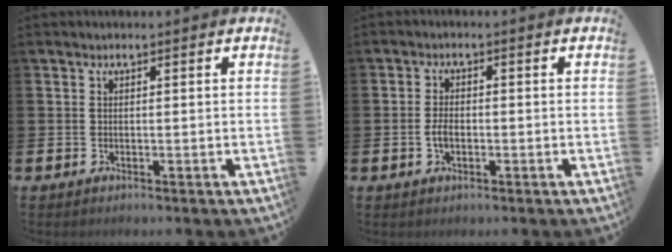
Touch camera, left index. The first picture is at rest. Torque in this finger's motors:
{"motor_torque": [0.29, -0.10, 0.02, 0.07]}